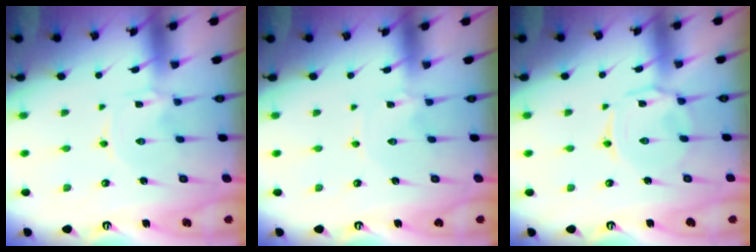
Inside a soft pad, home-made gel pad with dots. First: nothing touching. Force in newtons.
{"total": 2.8, "press": 2.8, "slide": 0.4}
{"total": 4.5, "press": 4.4, "slide": 0.6}